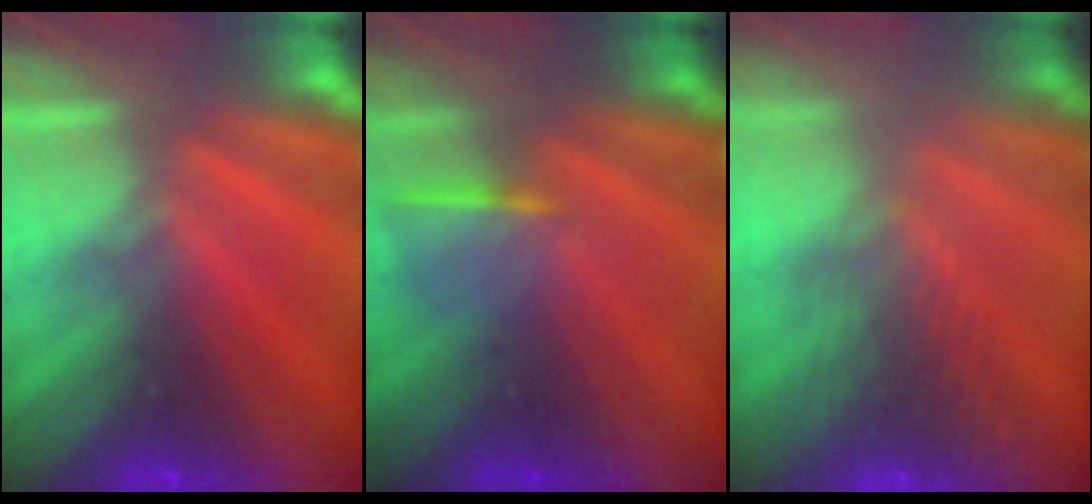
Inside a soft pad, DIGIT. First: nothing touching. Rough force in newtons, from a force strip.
{"total": 1.1}
{"total": 9.0}